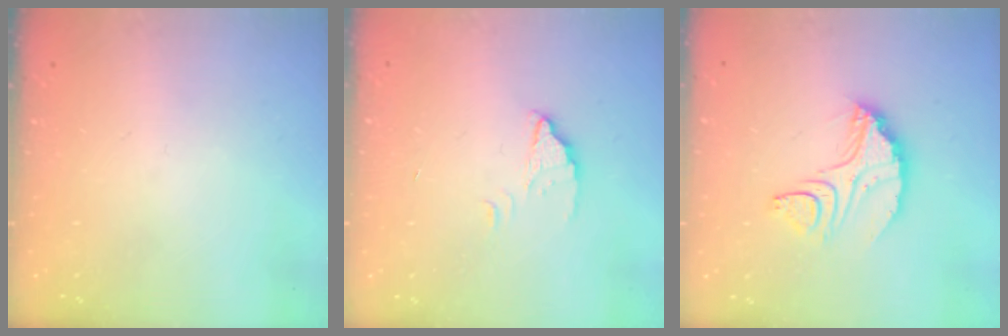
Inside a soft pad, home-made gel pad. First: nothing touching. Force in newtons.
{"total": 2.6, "press": 2.6, "slide": 0.2}
{"total": 9.9, "press": 9.8, "slide": 0.8}